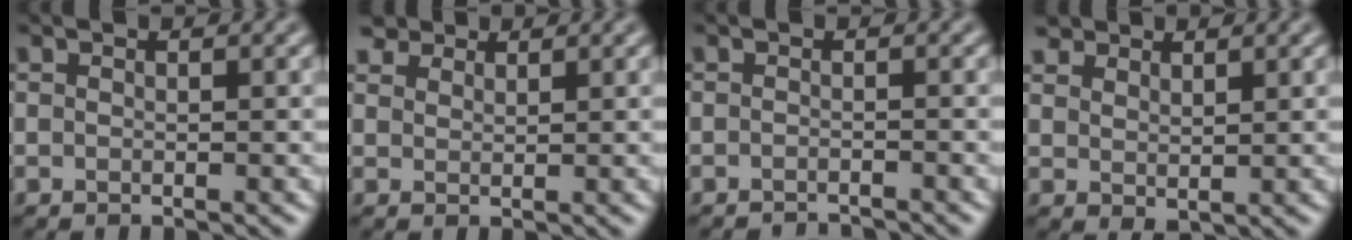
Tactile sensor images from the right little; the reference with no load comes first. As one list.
[{"total": 3.1, "force": [2.5, 1.5, 0.9], "torque": [-0.026, -0.004, 0.051]}, {"total": 2.1, "force": [-2.1, 0.2, 0.3], "torque": [0.003, -0.006, -0.032]}, {"total": 2.6, "force": [1.8, 1.6, 0.9], "torque": [-0.022, 0.000, 0.036]}]